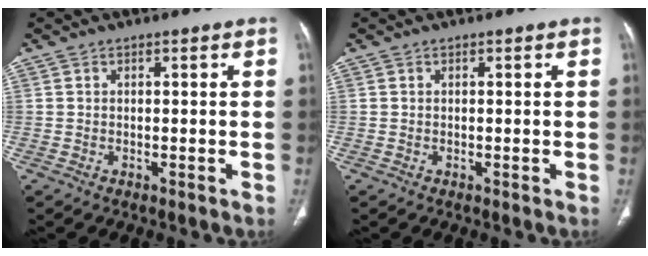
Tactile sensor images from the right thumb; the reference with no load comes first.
{"total": 0.0}